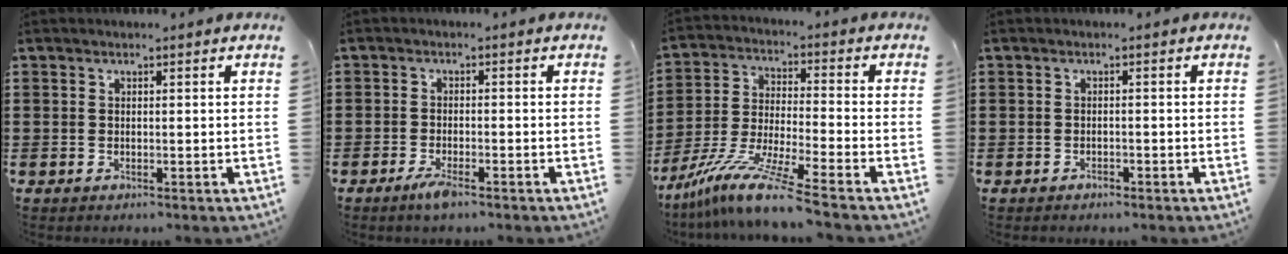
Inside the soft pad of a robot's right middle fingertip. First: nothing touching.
{"total": 2.7, "force": [-1.8, 0.7, 1.9], "torque": [-0.046, -0.002, -0.037]}
{"total": 10.7, "force": [-8.7, -0.2, 6.2], "torque": [-0.130, -0.002, -0.177]}
{"total": 0.9, "force": [-0.8, 0.4, 0.2], "torque": [-0.005, 0.001, -0.018]}